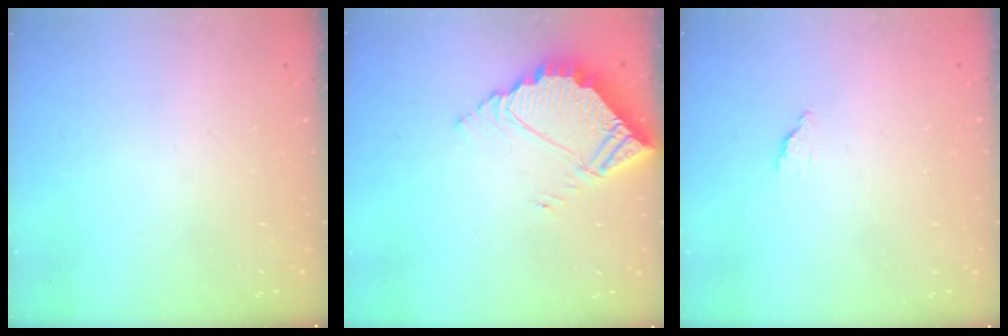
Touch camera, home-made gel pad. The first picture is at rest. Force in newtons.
{"total": 6.0, "press": 6.0, "slide": 0.3}
{"total": 1.7, "press": 1.7, "slide": 0.1}